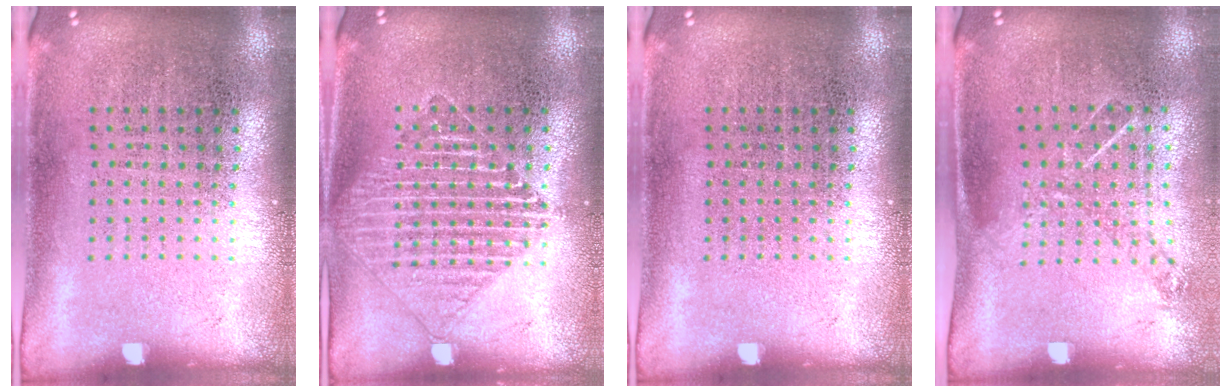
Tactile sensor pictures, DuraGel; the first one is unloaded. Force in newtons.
{"total": 1.4, "press": 1.4, "slide": 0.3}
{"total": 0.0}
{"total": 0.9, "press": 0.8, "slide": 0.5}